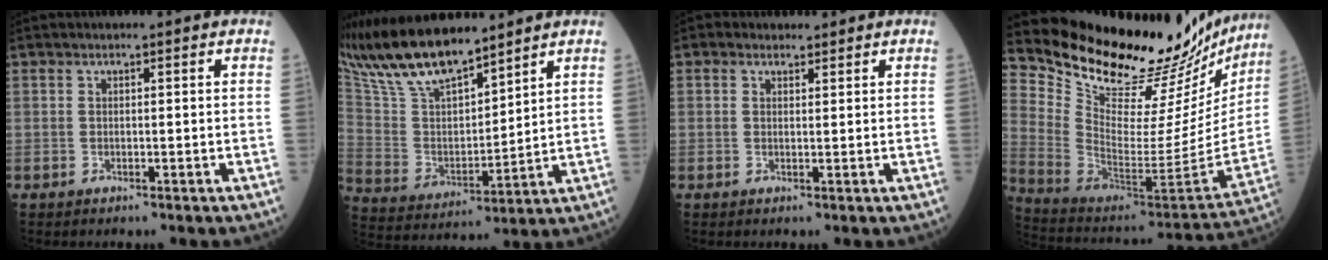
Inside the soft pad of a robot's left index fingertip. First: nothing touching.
{"total": 18.1, "force": [15.4, 4.0, 8.7], "torque": [-0.186, 0.016, 0.302]}
{"total": 1.5, "force": [1.0, 1.2, 0.2], "torque": [-0.003, 0.007, 0.010]}
{"total": 31.4, "force": [28.1, 7.4, 11.8], "torque": [-0.199, -0.103, 0.391]}